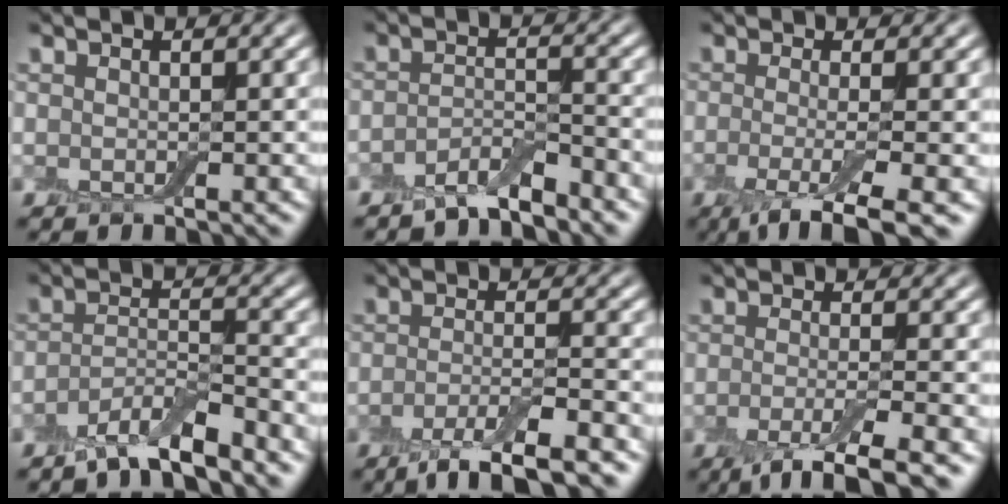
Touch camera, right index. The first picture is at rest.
{"total": 3.0, "force": [-2.6, 0.6, 1.4], "torque": [-0.024, 0.008, -0.052]}
{"total": 6.0, "force": [-2.4, 1.6, 5.3], "torque": [-0.081, -0.011, -0.052]}
{"total": 4.4, "force": [-3.5, 1.0, 2.5], "torque": [-0.046, -0.001, -0.072]}
{"total": 5.3, "force": [-3.5, 1.0, 3.7], "torque": [-0.062, -0.002, -0.065]}
{"total": 4.9, "force": [-2.7, 1.1, 3.9], "torque": [-0.060, -0.008, -0.055]}